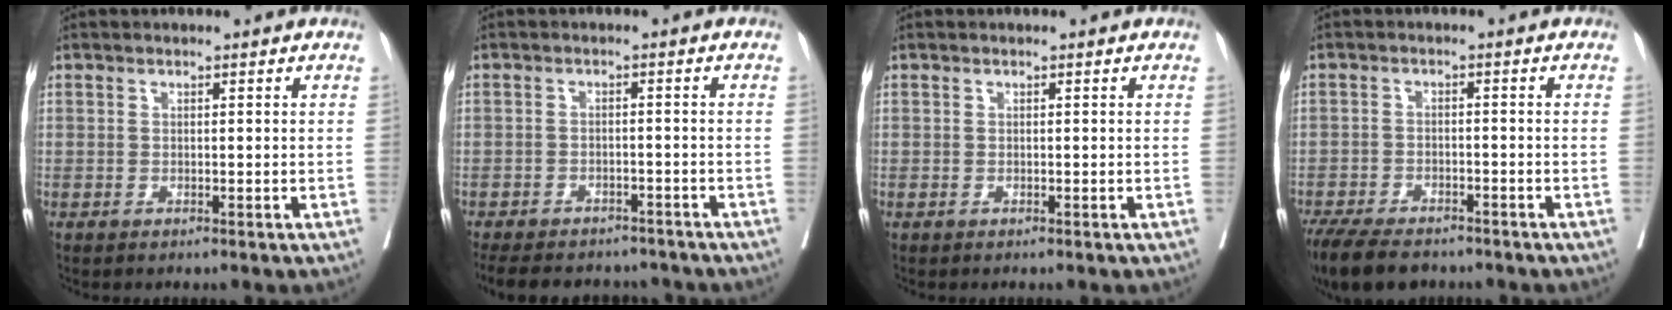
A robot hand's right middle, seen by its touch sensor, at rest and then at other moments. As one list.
[{"total": 14.4, "force": [-12.4, 5.5, 4.9], "torque": [-0.117, -0.004, -0.158]}, {"total": 0.0}, {"total": 10.9, "force": [-8.8, 3.8, 5.1], "torque": [-0.092, -0.014, -0.139]}]